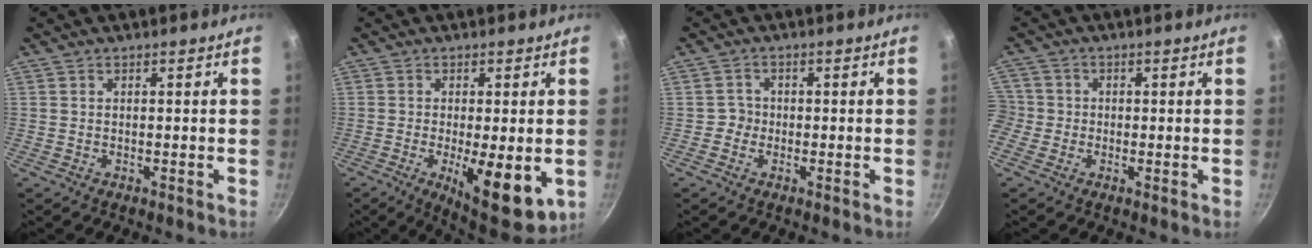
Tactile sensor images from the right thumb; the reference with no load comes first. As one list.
[{"total": 12.8, "force": [-3.2, 4.3, 11.5], "torque": [-0.163, -0.025, -0.037]}, {"total": 2.1, "force": [-0.7, 1.9, 0.4], "torque": [0.008, 0.010, -0.020]}, {"total": 7.5, "force": [-1.1, 7.0, 2.7], "torque": [-0.070, 0.023, -0.022]}]